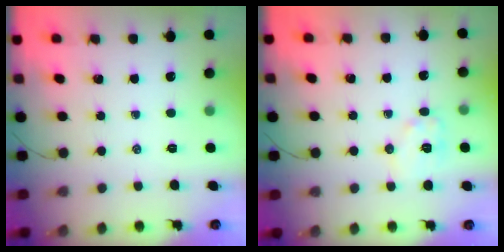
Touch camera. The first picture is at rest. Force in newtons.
{"total": 8.7, "press": 8.6, "slide": 0.3}